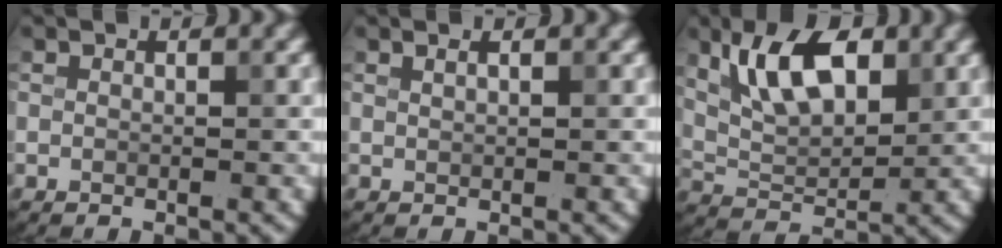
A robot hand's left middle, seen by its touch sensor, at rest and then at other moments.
{"total": 0.5, "force": [0.4, 0.1, 0.3], "torque": [-0.006, 0.000, 0.008]}
{"total": 6.6, "force": [2.7, 3.2, 5.1], "torque": [-0.092, 0.001, 0.048]}